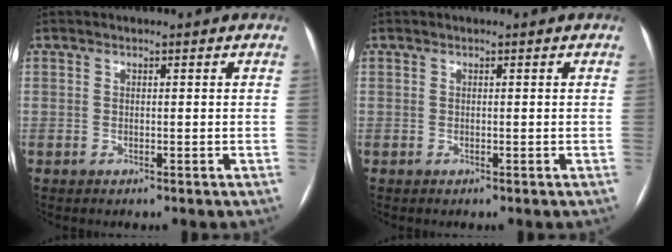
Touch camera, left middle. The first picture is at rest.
{"total": 0.0}